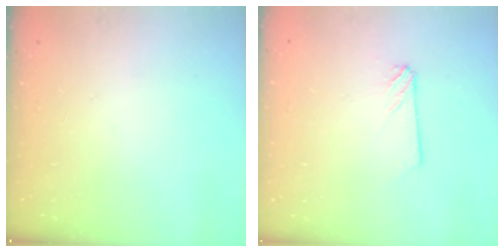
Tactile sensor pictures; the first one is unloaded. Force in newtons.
{"total": 2.4, "press": 2.4, "slide": 0.3}